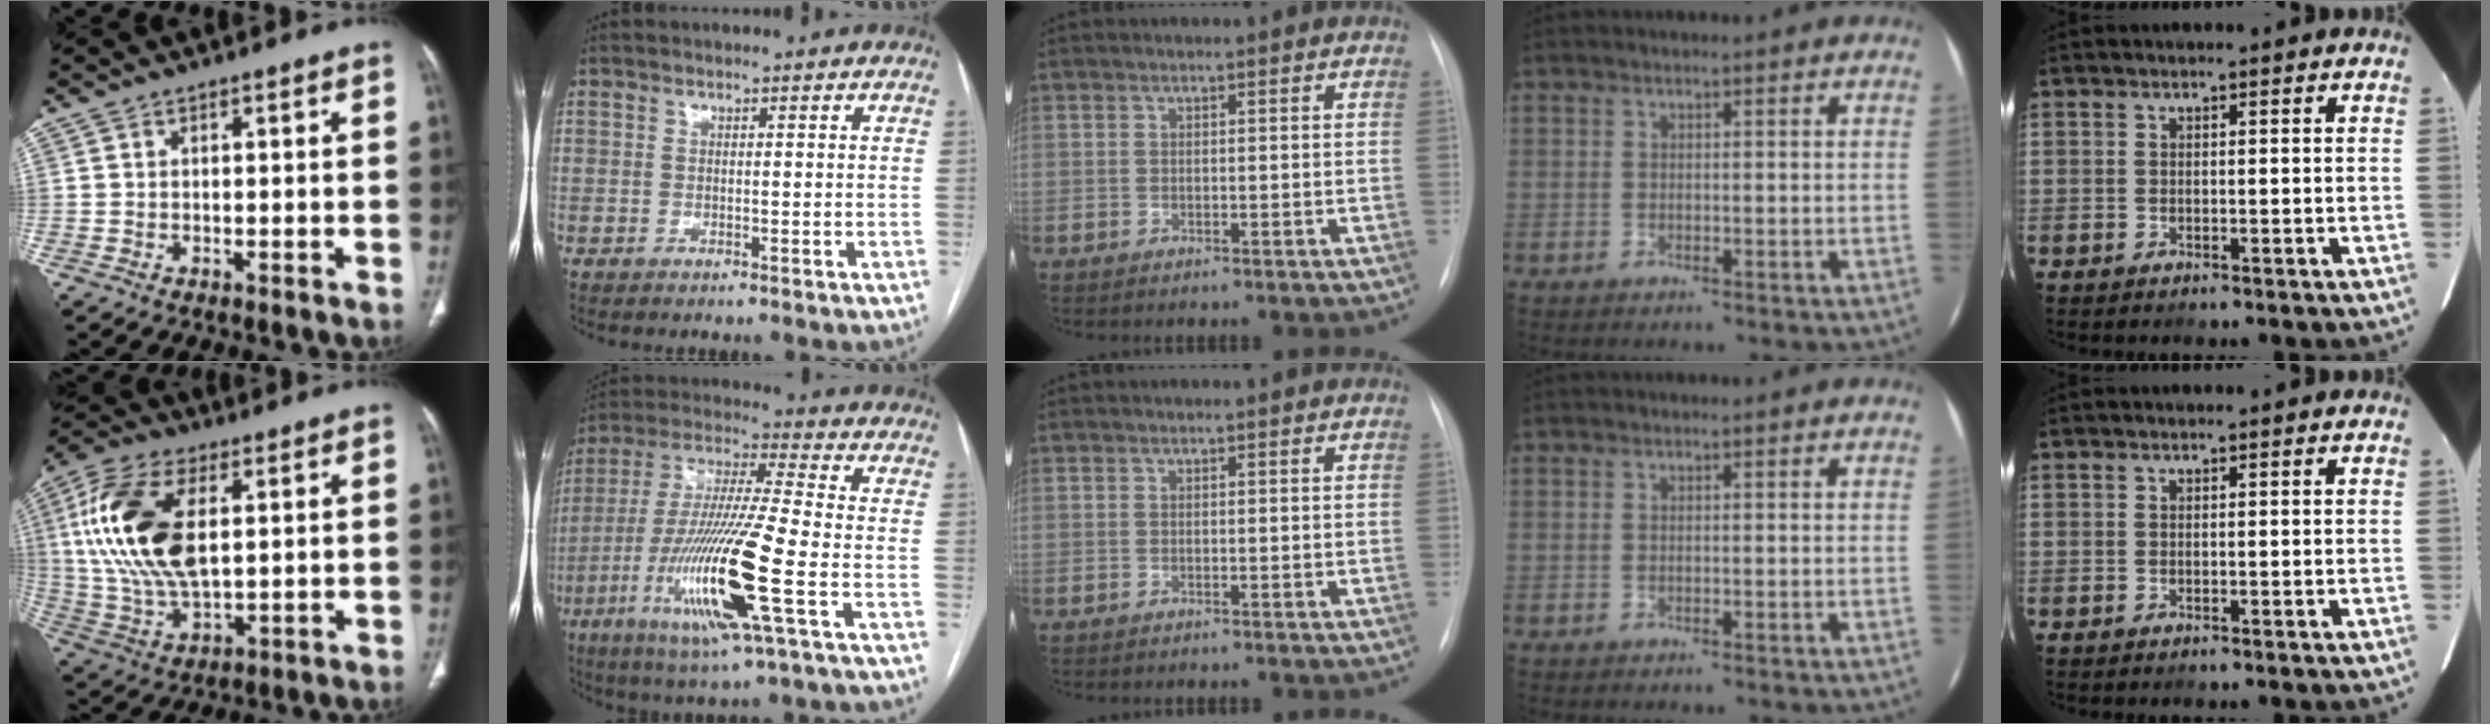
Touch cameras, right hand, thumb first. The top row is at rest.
{"thumb": {"total": 19.4, "force": [3.9, 10.0, 16.2], "torque": [-0.336, -0.004, 0.076]}, "index": {"total": 18.9, "force": [-6.2, 0.4, 17.8], "torque": [-0.375, -0.027, -0.120]}}